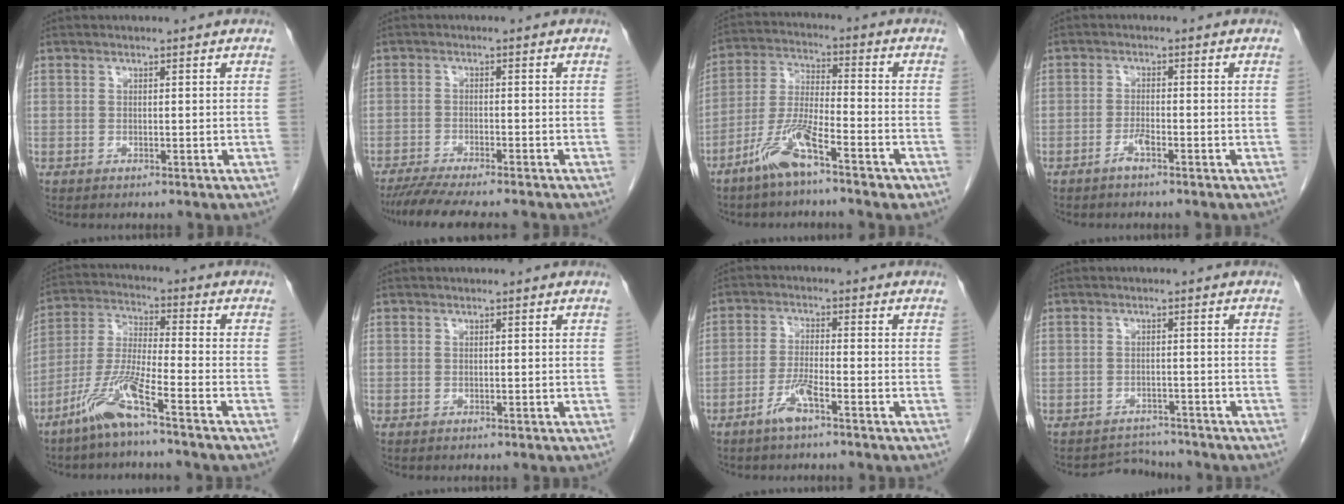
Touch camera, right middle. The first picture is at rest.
{"total": 9.6, "force": [-8.4, 0.6, 4.8], "torque": [-0.069, -0.020, -0.130]}
{"total": 9.2, "force": [-6.0, 1.5, 6.8], "torque": [-0.147, -0.005, -0.117]}
{"total": 1.9, "force": [-1.4, 0.1, 1.4], "torque": [-0.029, 0.000, -0.026]}
{"total": 9.4, "force": [-6.2, -0.3, 7.0], "torque": [-0.156, -0.014, -0.127]}
{"total": 0.0}
{"total": 4.1, "force": [-2.7, 0.2, 3.1], "torque": [-0.066, -0.003, -0.056]}
{"total": 3.6, "force": [-3.4, 0.6, -1.2], "torque": [0.016, 0.004, -0.049]}